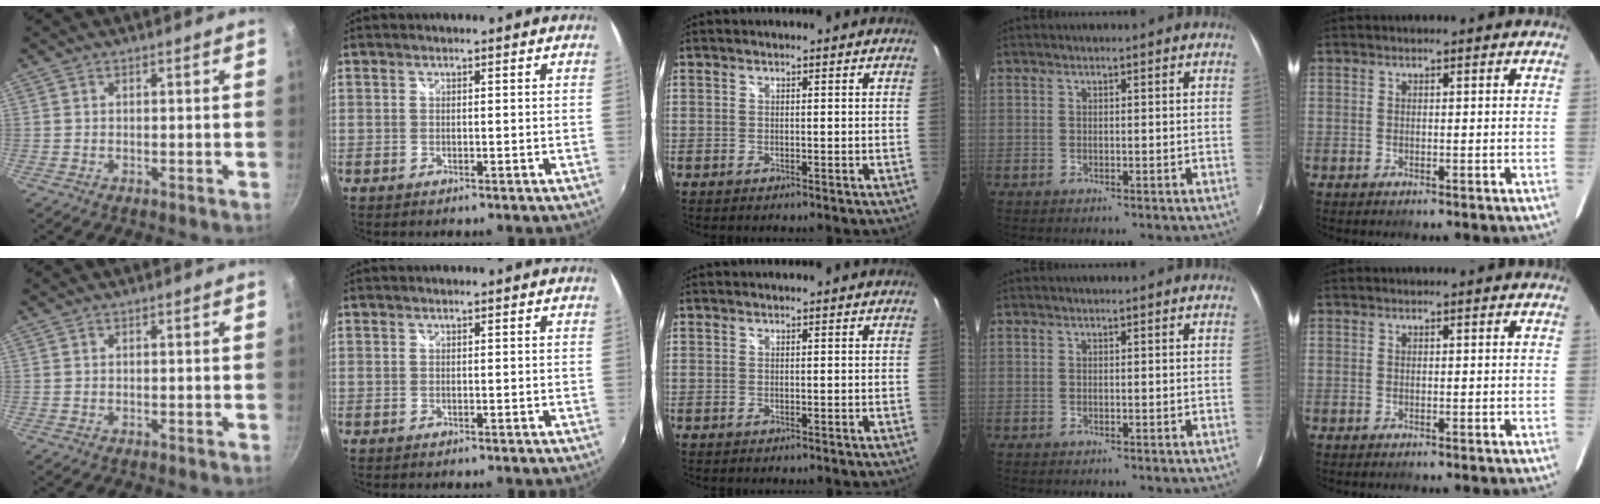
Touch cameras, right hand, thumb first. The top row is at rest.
{}